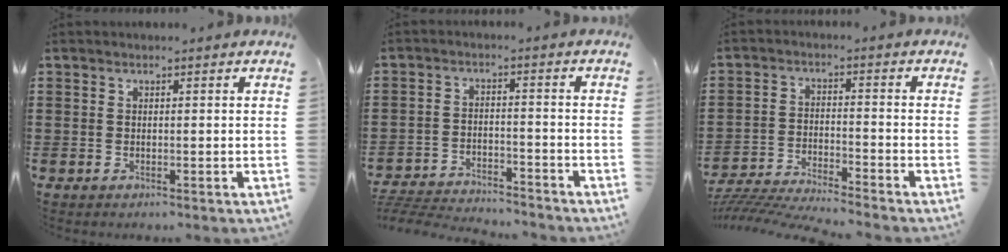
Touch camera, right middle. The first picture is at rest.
{"total": 4.8, "force": [-4.7, 0.4, 0.6], "torque": [-0.026, 0.000, -0.103]}
{"total": 5.5, "force": [-5.3, 0.1, 1.2], "torque": [-0.040, -0.009, -0.112]}